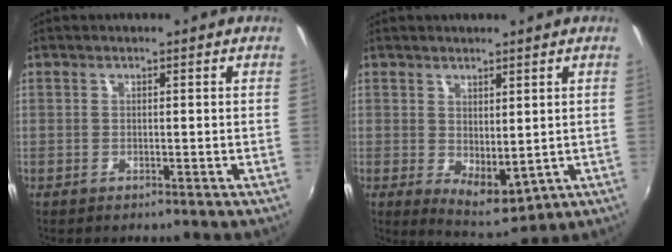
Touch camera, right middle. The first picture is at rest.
{"total": 6.2, "force": [0.9, 3.5, 5.0], "torque": [-0.071, -0.012, 0.028]}